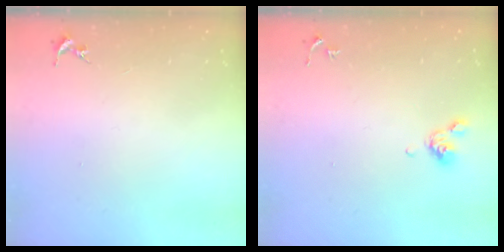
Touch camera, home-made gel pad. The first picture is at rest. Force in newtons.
{"total": 6.6, "press": 6.4, "slide": 1.5}